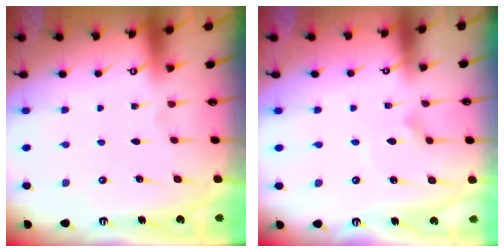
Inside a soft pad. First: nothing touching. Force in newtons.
{"total": 1.5, "press": 1.5, "slide": 0.0}